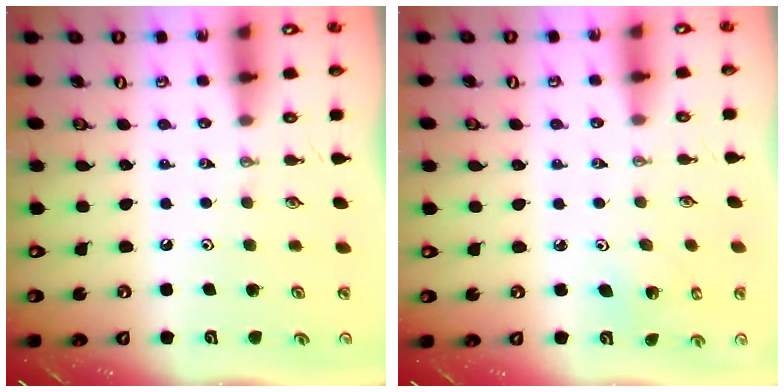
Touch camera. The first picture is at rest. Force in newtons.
{"total": 2.3, "press": 2.3, "slide": 0.2}